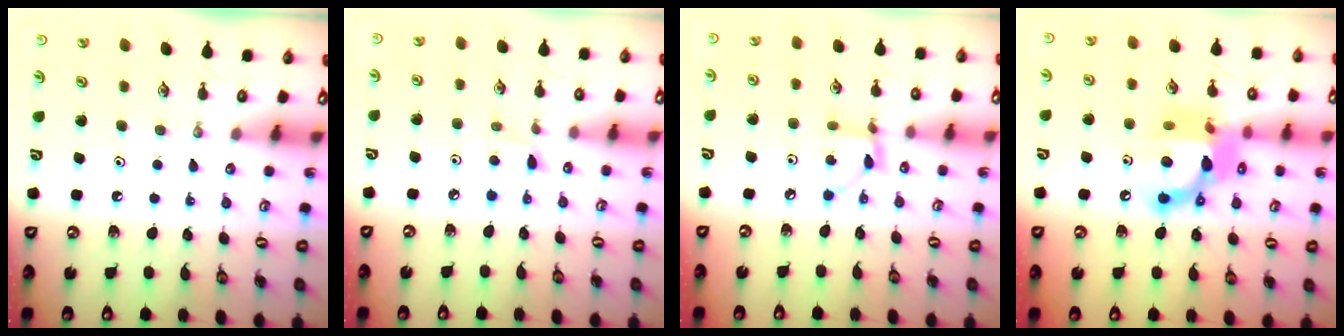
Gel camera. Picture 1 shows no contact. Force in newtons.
{"total": 4.7, "press": 4.7, "slide": 0.6}
{"total": 4.5, "press": 4.5, "slide": 0.2}
{"total": 14.3, "press": 14.3, "slide": 1.1}